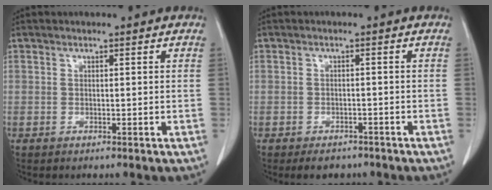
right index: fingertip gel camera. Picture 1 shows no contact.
{"total": 3.6, "force": [-2.8, 2.1, 1.0], "torque": [-0.011, 0.003, -0.034]}